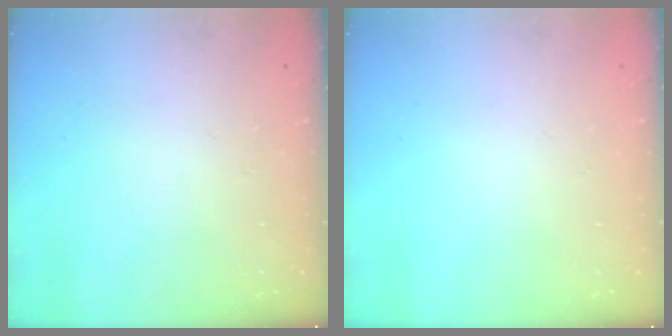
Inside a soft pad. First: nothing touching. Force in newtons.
{"total": 0.0}